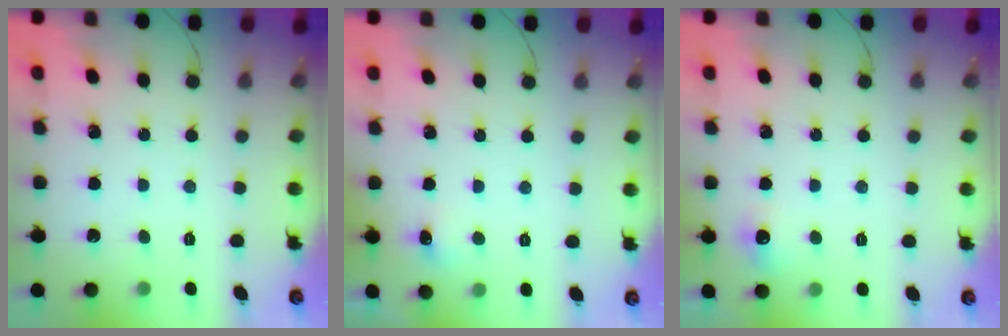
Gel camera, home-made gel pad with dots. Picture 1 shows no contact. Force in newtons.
{"total": 4.6, "press": 4.4, "slide": 1.3}
{"total": 4.6, "press": 4.3, "slide": 1.5}